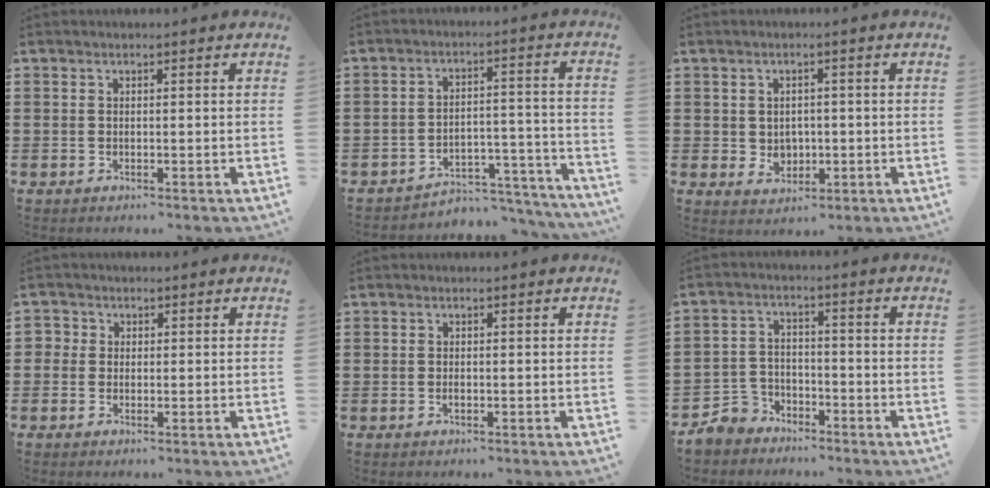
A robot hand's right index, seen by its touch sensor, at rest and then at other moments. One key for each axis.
{"total": 4.9, "fx": -4.6, "fy": 1.2, "fz": 1.3, "tx": -0.023, "ty": 0.011, "tz": -0.092}
{"total": 2.6, "fx": 0.1, "fy": 2.3, "fz": 1.2, "tx": -0.023, "ty": 0.005, "tz": -0.004}
{"total": 1.4, "fx": 0.0, "fy": 1.4, "fz": 0.2, "tx": -0.009, "ty": 0.008, "tz": -0.003}
{"total": 0.7, "fx": -0.2, "fy": 0.3, "fz": 0.6, "tx": -0.013, "ty": -0.003, "tz": -0.003}
{"total": 4.9, "fx": -4.2, "fy": 2.4, "fz": 0.7, "tx": -0.046, "ty": 0.004, "tz": -0.093}